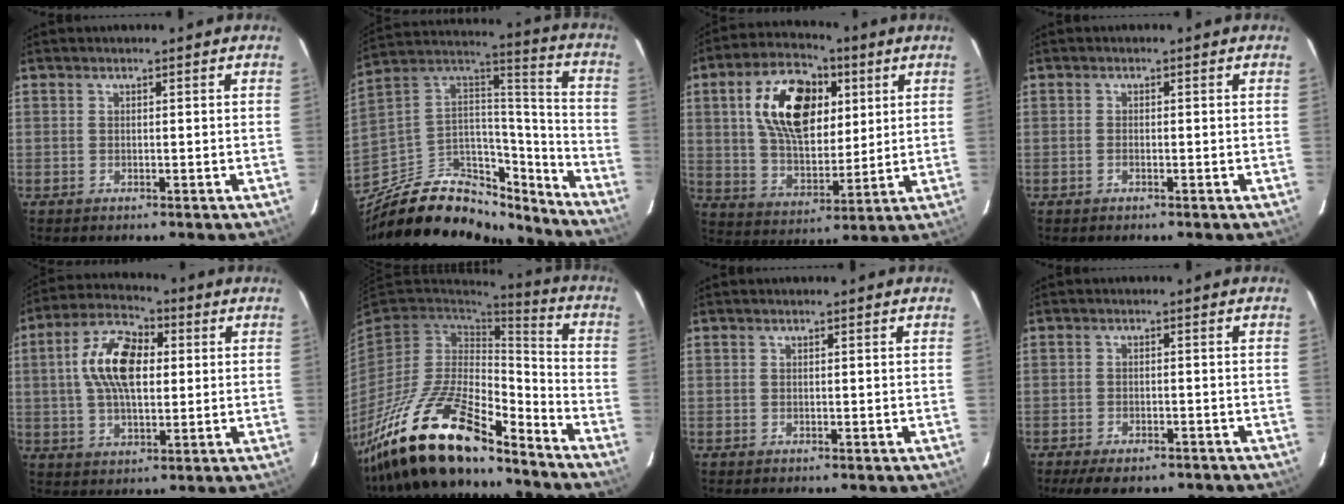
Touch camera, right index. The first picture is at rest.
{"total": 27.6, "force": [-21.7, 12.3, 11.7], "torque": [-0.230, 0.055, -0.331]}
{"total": 17.6, "force": [5.4, 10.4, 13.2], "torque": [-0.240, 0.023, 0.099]}
{"total": 0.8, "force": [-0.4, 0.4, 0.5], "torque": [-0.012, 0.001, -0.008]}
{"total": 13.0, "force": [2.0, 6.7, 10.9], "torque": [-0.206, 0.023, 0.031]}
{"total": 23.0, "force": [-17.4, 6.9, 13.3], "torque": [-0.269, -0.027, -0.310]}
{"total": 0.0}
{"total": 9.0, "force": [-7.2, 3.1, 4.4], "torque": [-0.098, -0.018, -0.102]}